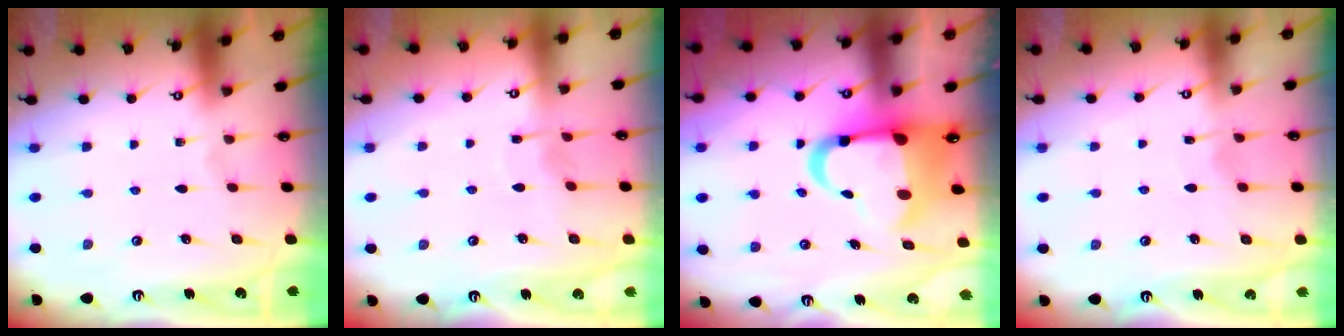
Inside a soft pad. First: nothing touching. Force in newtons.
{"total": 4.6, "press": 4.6, "slide": 0.4}
{"total": 11.6, "press": 11.4, "slide": 2.2}
{"total": 3.4, "press": 3.4, "slide": 0.4}